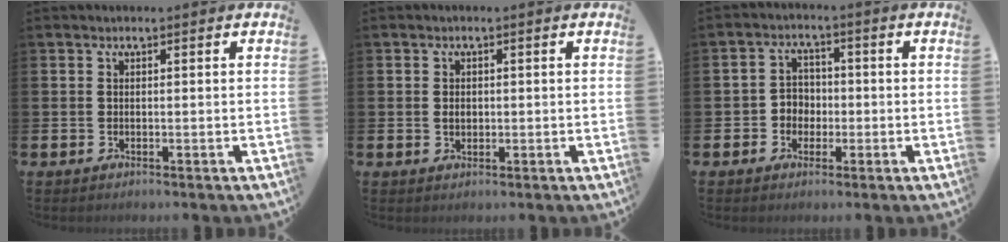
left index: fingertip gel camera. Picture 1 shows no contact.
{"total": 1.3, "force": [0.1, 1.0, 0.8], "torque": [-0.004, 0.003, -0.003]}
{"total": 3.2, "force": [-0.8, 3.0, 1.0], "torque": [-0.023, 0.003, -0.023]}